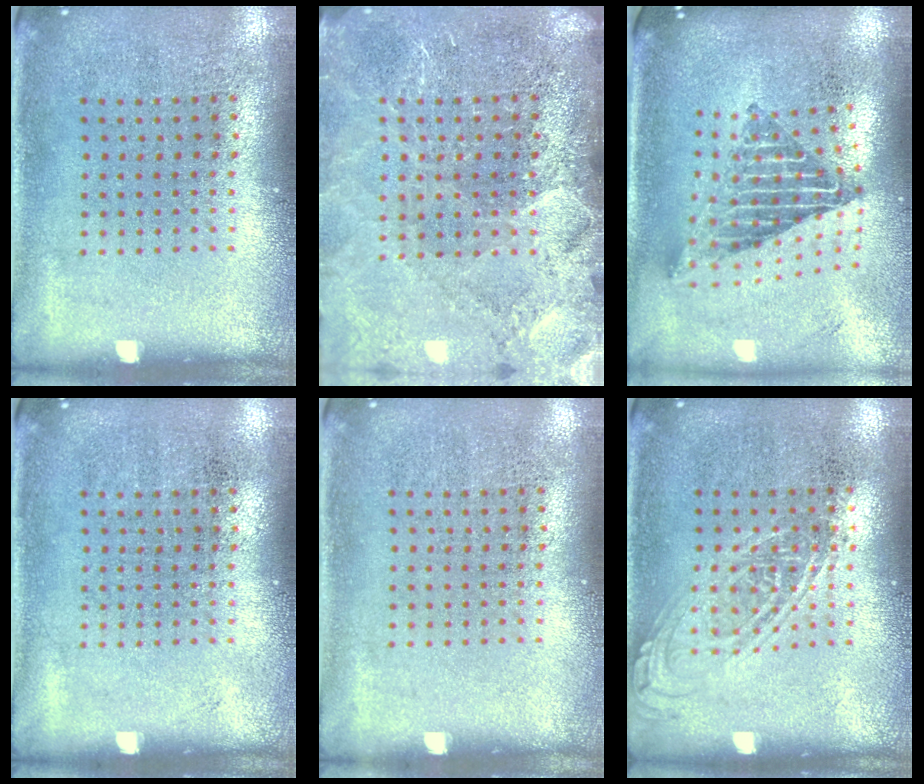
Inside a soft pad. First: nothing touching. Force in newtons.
{"total": 3.4, "press": 3.0, "slide": 1.6}
{"total": 2.3, "press": 1.6, "slide": 1.7}
{"total": 0.0}
{"total": 0.0}
{"total": 1.0, "press": 1.0, "slide": 0.1}